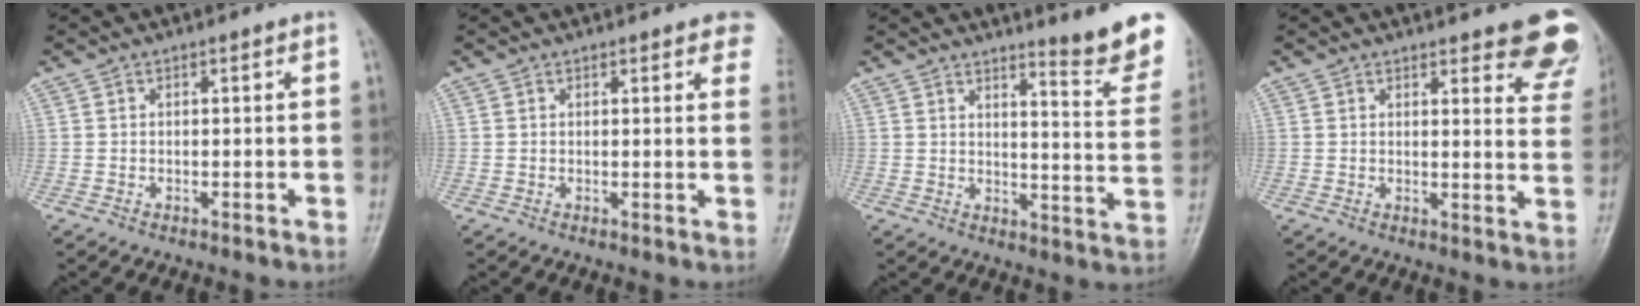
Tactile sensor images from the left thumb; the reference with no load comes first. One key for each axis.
{"total": 6.0, "fx": 4.1, "fy": 2.0, "fz": 3.9, "tx": -0.018, "ty": -0.008, "tz": 0.035}
{"total": 12.0, "fx": 9.8, "fy": 1.0, "fz": 6.8, "tx": -0.060, "ty": -0.086, "tz": 0.118}
{"total": 11.9, "fx": 9.4, "fy": 3.6, "fz": 6.5, "tx": -0.025, "ty": -0.048, "tz": 0.089}